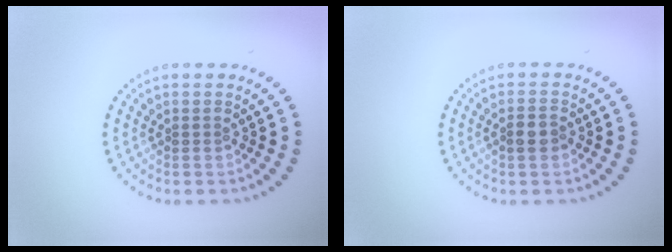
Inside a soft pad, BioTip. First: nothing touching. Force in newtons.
{"total": 1.7, "press": 1.7, "slide": 0.3}